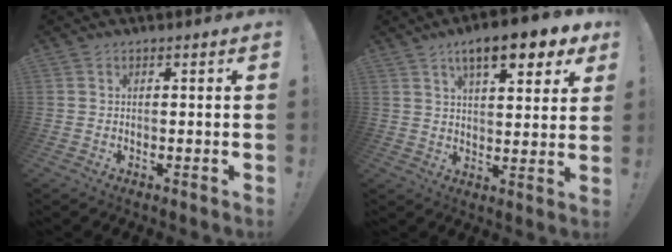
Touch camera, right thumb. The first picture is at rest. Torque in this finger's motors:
{"motor_torque": [0.23, 0.51, 1.12, 0.62, 0.38]}